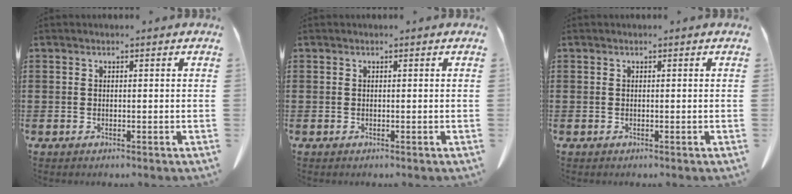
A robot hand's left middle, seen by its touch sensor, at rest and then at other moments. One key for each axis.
{"total": 0.0}
{"total": 0.0}